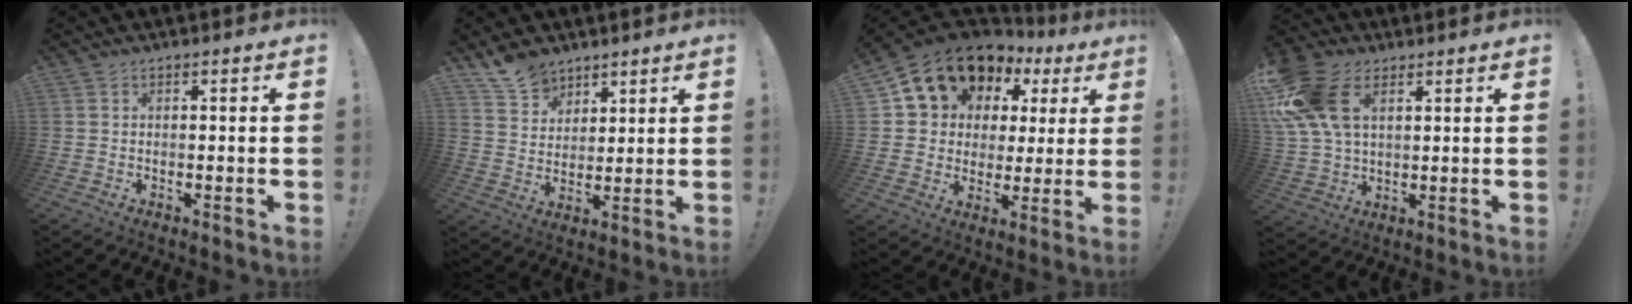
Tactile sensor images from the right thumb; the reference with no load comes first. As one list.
[{"total": 9.2, "force": [7.3, 5.2, 2.0], "torque": [-0.037, -0.049, 0.142]}, {"total": 12.7, "force": [8.0, 9.1, 3.8], "torque": [-0.071, -0.057, 0.157]}, {"total": 17.5, "force": [6.6, 10.9, 11.9], "torque": [-0.249, -0.012, 0.125]}]